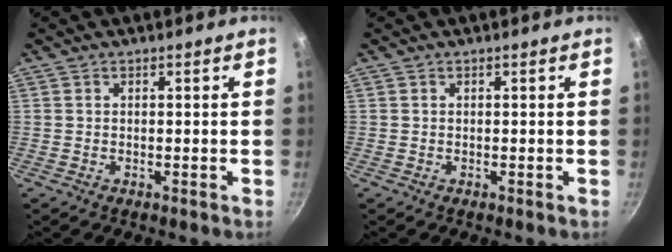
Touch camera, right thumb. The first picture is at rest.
{"total": 0.0}